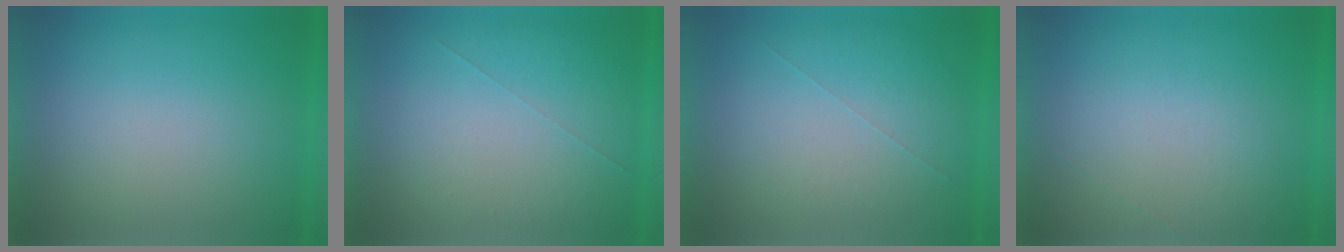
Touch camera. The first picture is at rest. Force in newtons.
{"total": 1.0}
{"total": 1.0}
{"total": 1.0}